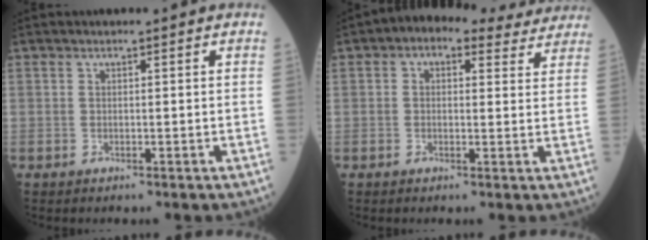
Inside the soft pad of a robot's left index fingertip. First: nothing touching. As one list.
[{"total": 9.3, "force": [7.0, 4.7, 4.0], "torque": [-0.040, 0.039, 0.079]}]